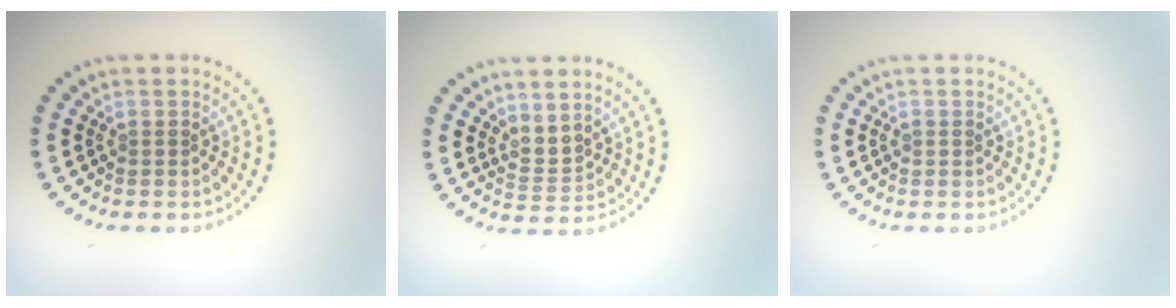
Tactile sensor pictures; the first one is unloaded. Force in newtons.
{"total": 1.9, "press": 1.3, "slide": 1.3}
{"total": 0.6, "press": 0.6, "slide": 0.1}